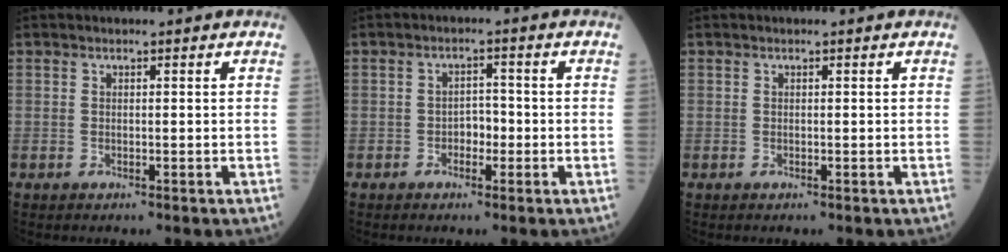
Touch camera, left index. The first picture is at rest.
{"total": 2.5, "force": [-1.0, 1.5, 1.7], "torque": [-0.019, 0.005, -0.020]}
{"total": 0.0}